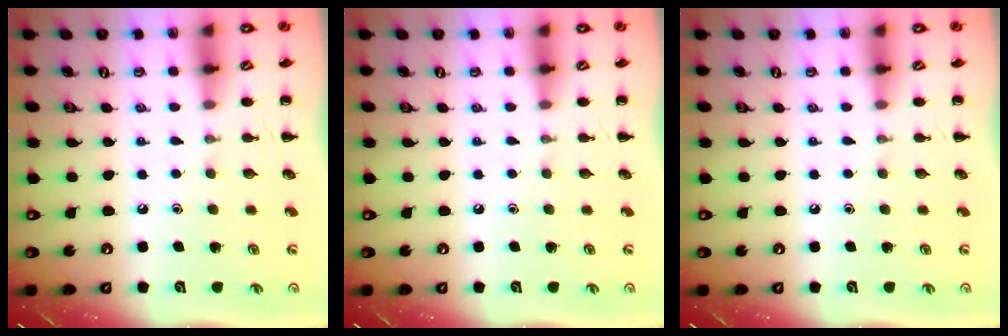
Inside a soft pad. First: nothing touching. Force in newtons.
{"total": 0.0}
{"total": 0.0}